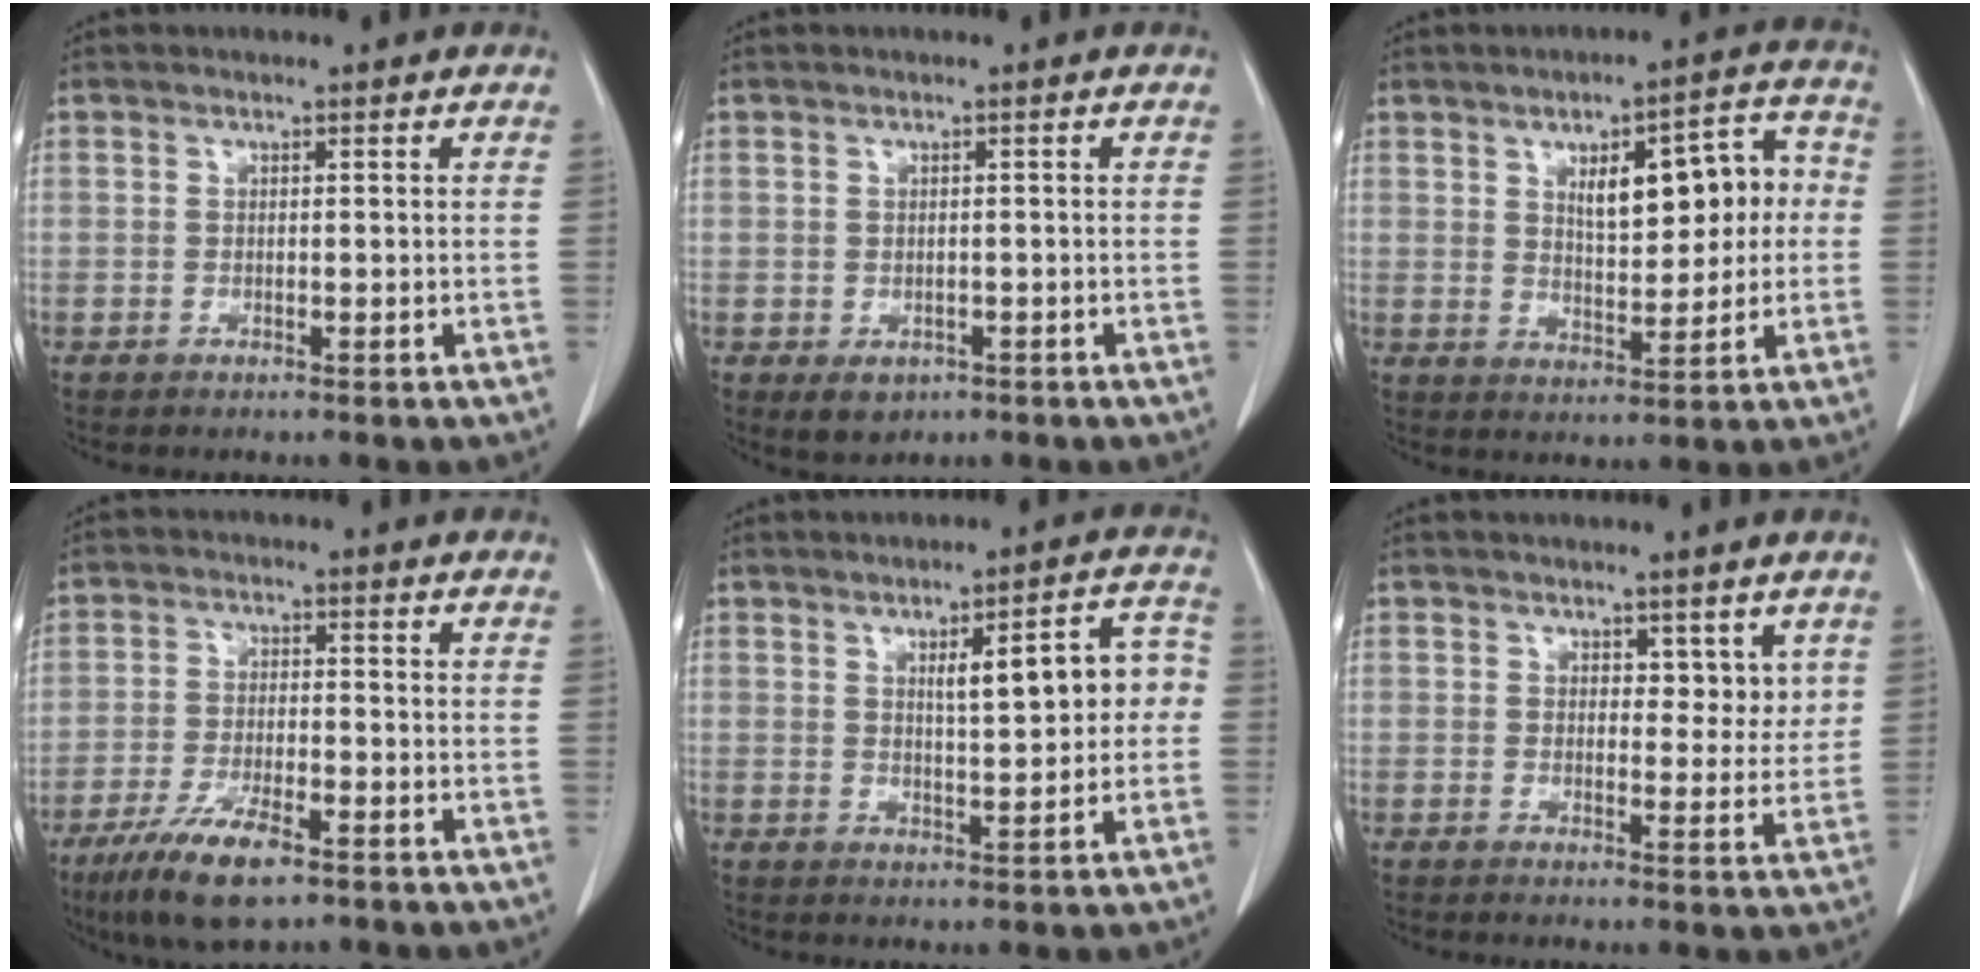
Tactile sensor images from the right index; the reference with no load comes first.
{"total": 2.9, "force": [-1.4, 2.2, 1.3], "torque": [-0.014, -0.001, -0.009]}
{"total": 10.5, "force": [1.8, 4.2, 9.5], "torque": [-0.126, 0.032, 0.033]}
{"total": 9.1, "force": [-5.9, 2.1, 6.6], "torque": [-0.128, -0.017, -0.101]}
{"total": 8.3, "force": [1.1, 2.2, 8.0], "torque": [-0.106, 0.027, 0.018]}
{"total": 3.7, "force": [2.1, 2.2, 2.2], "torque": [-0.012, -0.008, 0.027]}